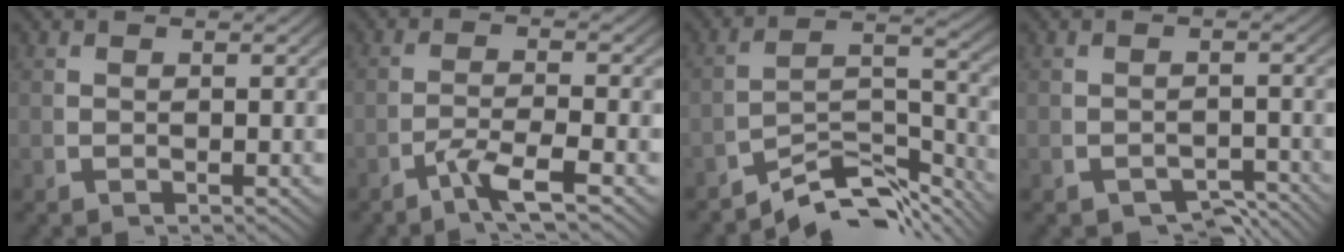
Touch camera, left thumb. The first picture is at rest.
{"total": 3.1, "force": [-1.7, 0.4, 2.6], "torque": [-0.055, -0.002, -0.031]}
{"total": 9.0, "force": [-5.8, 4.0, 5.6], "torque": [-0.093, -0.028, -0.080]}
{"total": 3.6, "force": [-3.0, 1.5, 1.4], "torque": [-0.006, -0.013, -0.042]}